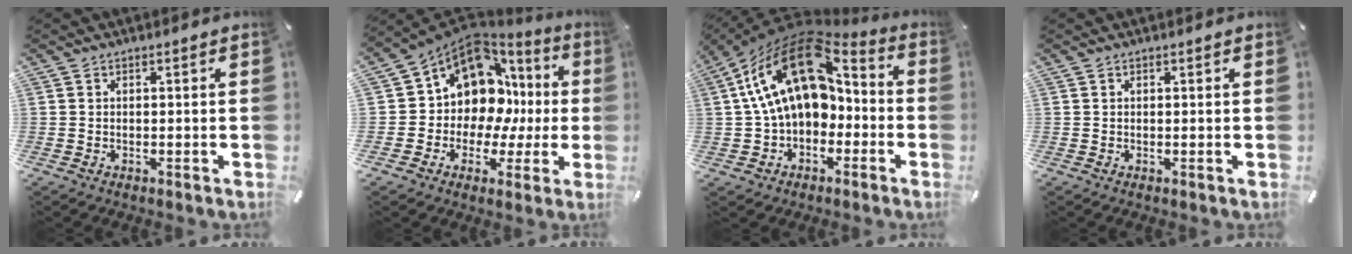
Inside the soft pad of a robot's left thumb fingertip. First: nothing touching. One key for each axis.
{"total": 11.9, "fx": 4.5, "fy": 9.6, "fz": 5.5, "tx": -0.115, "ty": -0.071, "tz": 0.084}
{"total": 20.8, "fx": 4.2, "fy": 14.2, "fz": 14.6, "tx": -0.269, "ty": -0.016, "tz": 0.074}
{"total": 0.0}